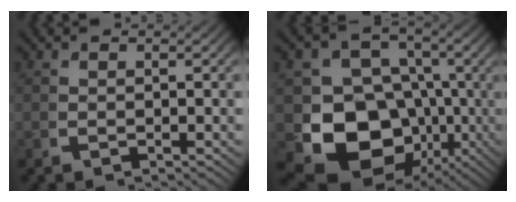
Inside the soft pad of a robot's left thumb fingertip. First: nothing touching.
{"total": 16.7, "force": [-3.2, 13.0, 10.0], "torque": [-0.189, -0.078, -0.029]}